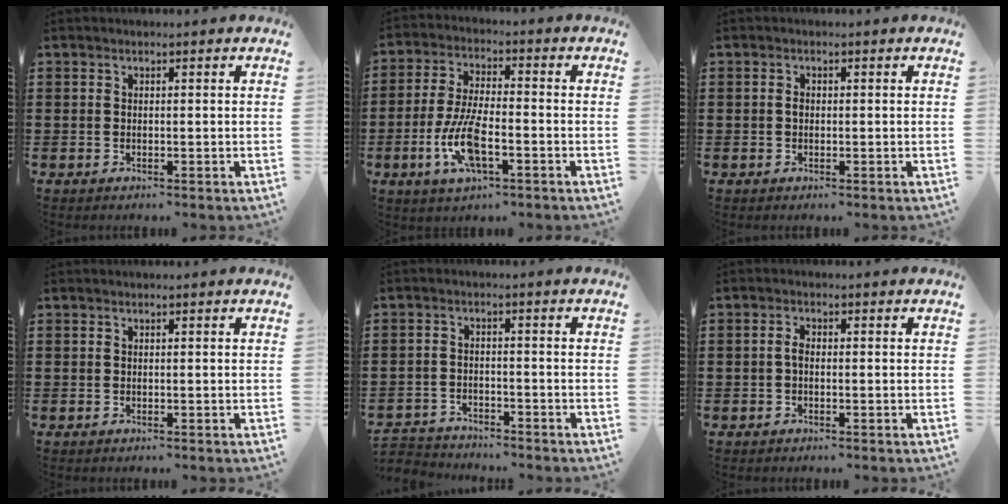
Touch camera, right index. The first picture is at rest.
{"total": 9.2, "force": [-3.2, 3.0, 8.0], "torque": [-0.176, -0.011, -0.059]}
{"total": 0.9, "force": [-0.1, 0.6, 0.7], "torque": [-0.015, 0.002, -0.002]}
{"total": 0.0}
{"total": 2.8, "force": [-2.7, 0.5, -0.4], "torque": [-0.003, 0.000, -0.061]}
{"total": 1.7, "force": [-0.3, 0.8, 1.5], "torque": [-0.037, -0.001, -0.009]}